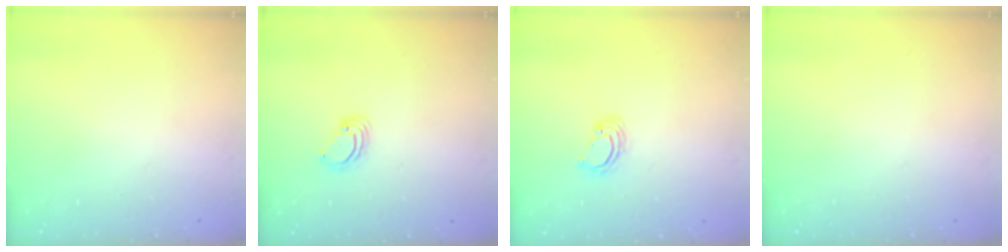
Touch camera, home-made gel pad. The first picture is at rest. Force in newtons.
{"total": 4.1, "press": 4.0, "slide": 0.3}
{"total": 2.8, "press": 2.8, "slide": 0.2}
{"total": 0.0}